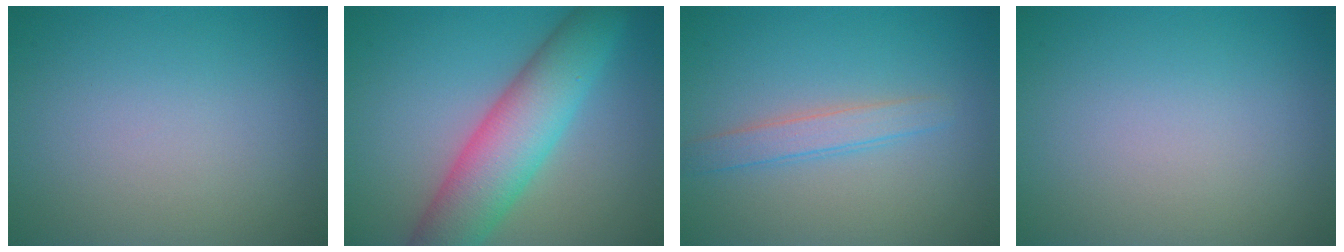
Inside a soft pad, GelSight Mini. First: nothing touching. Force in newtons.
{"total": 7.8, "press": 7.8, "slide": 0.1}
{"total": 2.1, "press": 2.1, "slide": 0.0}
{"total": 0.0}